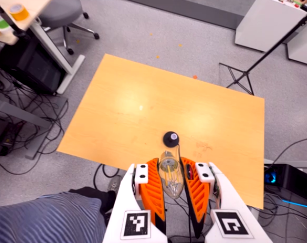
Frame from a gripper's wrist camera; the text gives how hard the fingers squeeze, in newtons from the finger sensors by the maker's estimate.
{"total": 24.4, "left": 26.9, "right": 21.8}